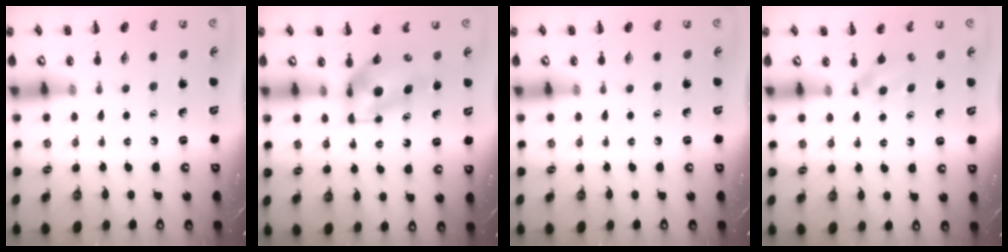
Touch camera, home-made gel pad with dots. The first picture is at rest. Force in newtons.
{"total": 5.1, "press": 5.0, "slide": 1.1}
{"total": 0.0}
{"total": 2.7, "press": 2.5, "slide": 1.0}